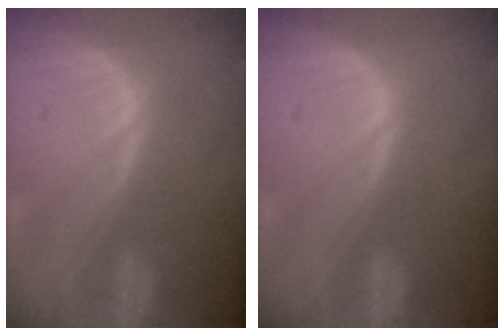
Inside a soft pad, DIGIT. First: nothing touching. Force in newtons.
{"total": 0.0}